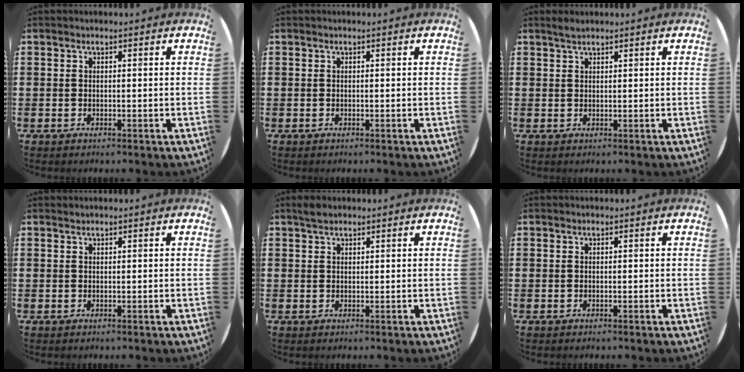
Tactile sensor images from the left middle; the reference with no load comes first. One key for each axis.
{"total": 0.0}
{"total": 1.3, "fx": 1.2, "fy": 0.2, "fz": 0.6, "tx": -0.012, "ty": 0.002, "tz": 0.021}
{"total": 0.0}
{"total": 1.5, "fx": 1.2, "fy": 0.6, "fz": 0.5, "tx": -0.005, "ty": 0.002, "tz": 0.021}
{"total": 0.0}